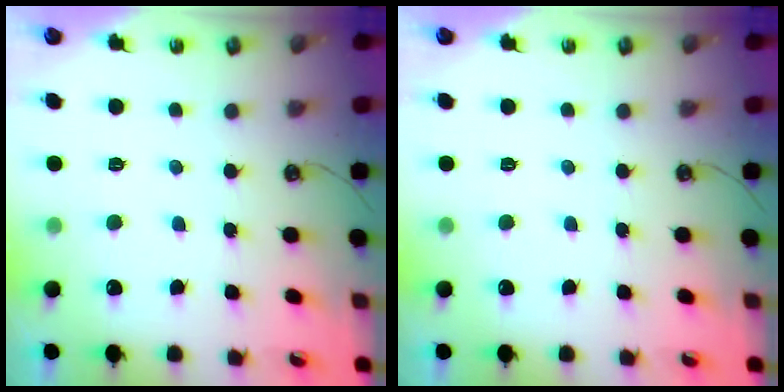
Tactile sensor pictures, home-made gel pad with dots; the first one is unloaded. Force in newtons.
{"total": 0.0}